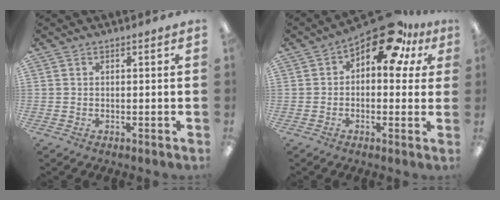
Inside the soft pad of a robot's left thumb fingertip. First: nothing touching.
{"total": 16.1, "force": [8.6, 7.6, 11.3], "torque": [-0.155, -0.048, 0.143]}